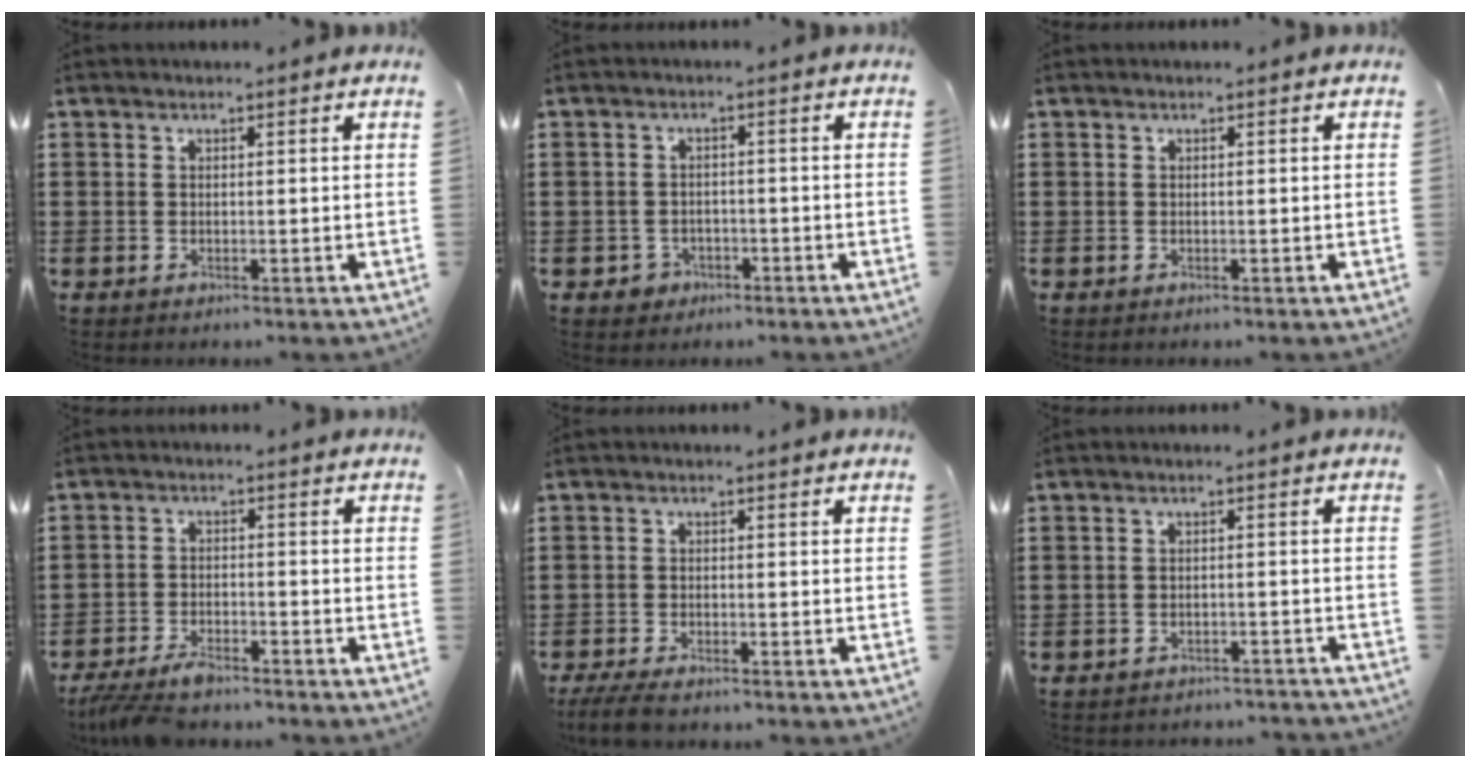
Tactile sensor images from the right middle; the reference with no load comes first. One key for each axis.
{"total": 1.9, "fx": -1.3, "fy": 1.3, "fz": 0.3, "tx": -0.012, "ty": -0.001, "tz": -0.030}
{"total": 0.0}
{"total": 4.3, "fx": -3.9, "fy": 0.9, "fz": 1.5, "tx": -0.046, "ty": -0.003, "tz": -0.085}
{"total": 3.0, "fx": -2.6, "fy": 0.5, "fz": 1.4, "tx": -0.045, "ty": -0.007, "tz": -0.058}
{"total": 2.1, "fx": -2.1, "fy": 0.1, "fz": 0.1, "tx": -0.008, "ty": 0.000, "tz": -0.045}